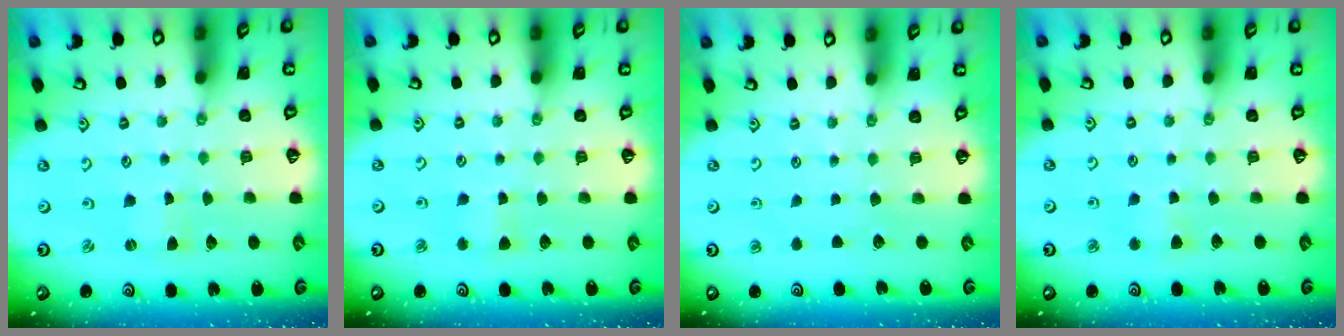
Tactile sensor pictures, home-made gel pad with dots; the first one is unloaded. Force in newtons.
{"total": 3.6, "press": 3.5, "slide": 0.4}
{"total": 0.0}
{"total": 2.6, "press": 2.6, "slide": 0.5}